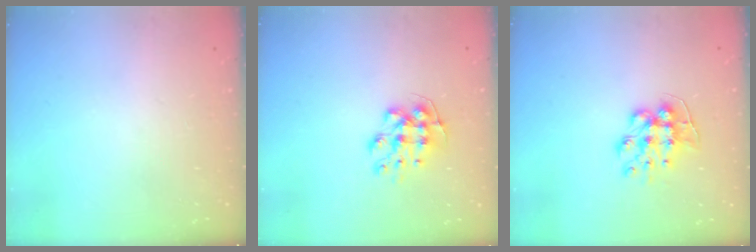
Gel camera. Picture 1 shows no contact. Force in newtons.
{"total": 10.0, "press": 10.0, "slide": 0.6}
{"total": 9.5, "press": 9.4, "slide": 0.8}